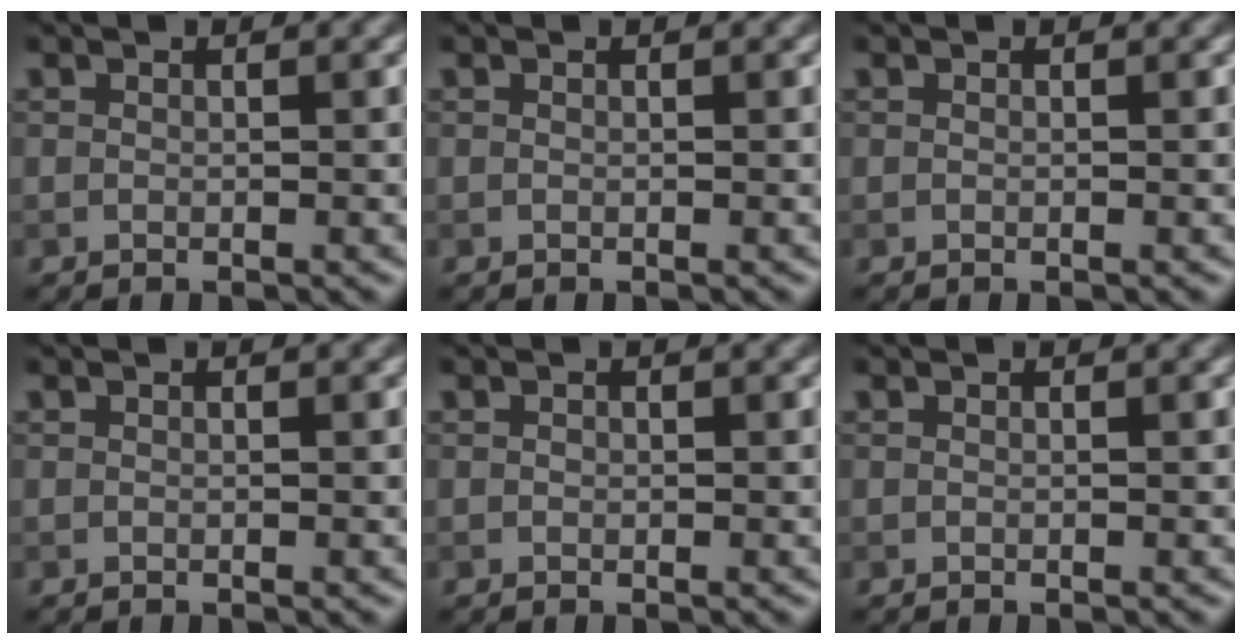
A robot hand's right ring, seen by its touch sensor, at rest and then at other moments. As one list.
[{"total": 0.0}, {"total": 0.0}, {"total": 0.0}, {"total": 0.0}, {"total": 0.0}]